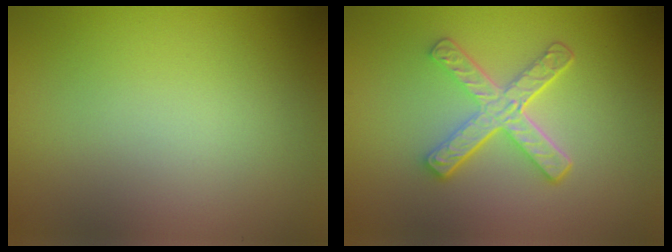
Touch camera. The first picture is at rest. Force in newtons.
{"total": 4.9, "press": 3.5, "slide": 3.4}